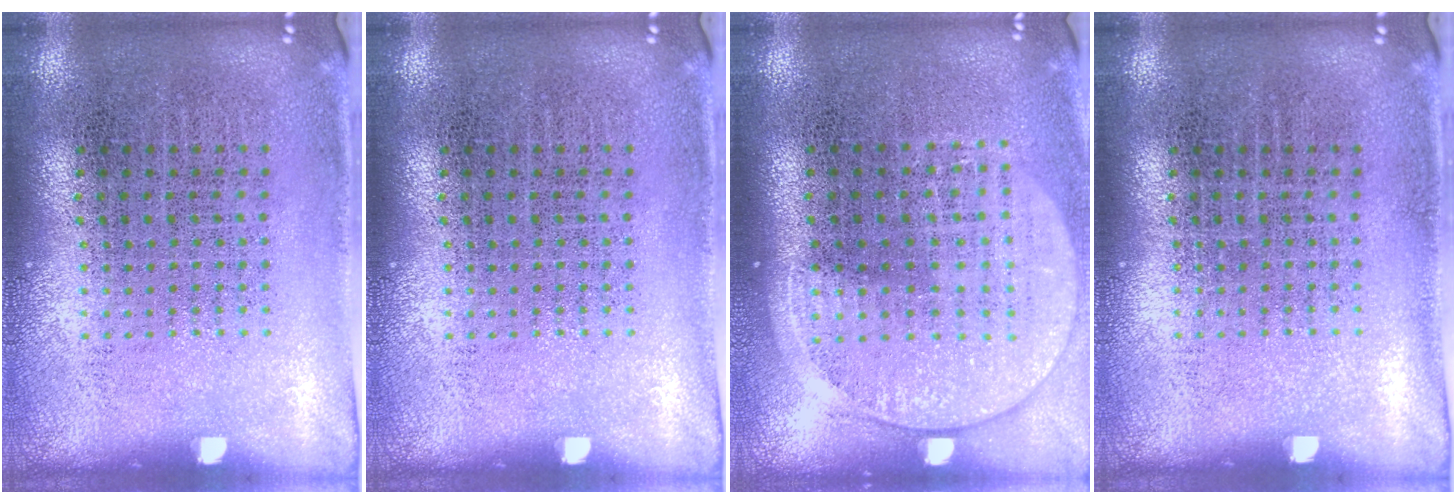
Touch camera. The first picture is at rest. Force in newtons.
{"total": 0.0}
{"total": 1.5, "press": 1.4, "slide": 0.6}
{"total": 0.0}